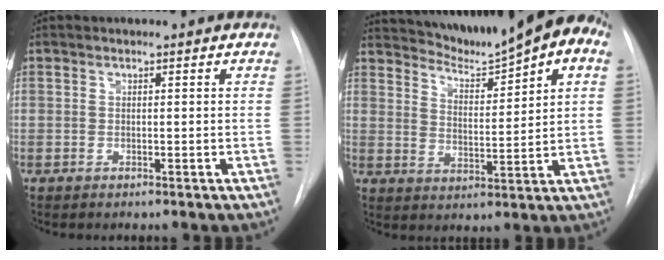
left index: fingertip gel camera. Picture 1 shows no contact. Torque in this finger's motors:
{"motor_torque": [0.63, -1.51, -0.06, 0.09]}